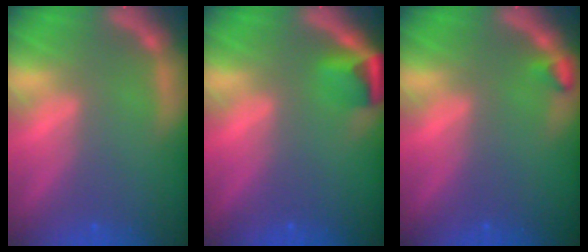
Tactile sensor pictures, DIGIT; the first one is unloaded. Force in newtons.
{"total": 2.9}
{"total": 0.9}